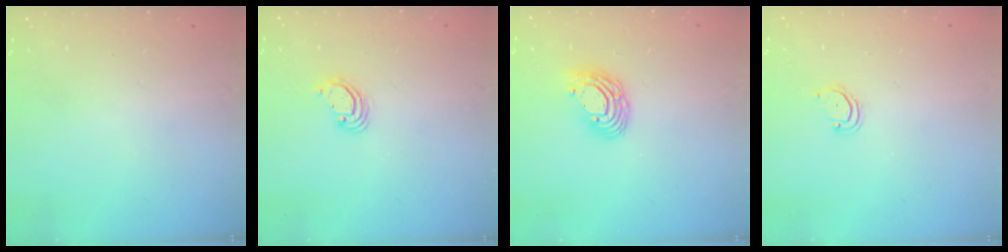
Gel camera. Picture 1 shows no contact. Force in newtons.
{"total": 3.6, "press": 3.6, "slide": 0.3}
{"total": 9.9, "press": 9.8, "slide": 0.7}
{"total": 3.2, "press": 3.2, "slide": 0.2}